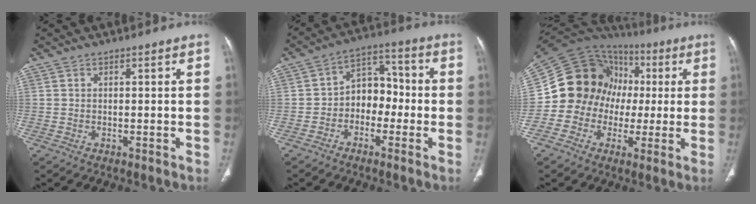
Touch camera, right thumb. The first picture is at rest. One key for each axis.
{"total": 8.2, "fx": -1.9, "fy": 6.2, "fz": 5.0, "tx": -0.035, "ty": 0.042, "tz": -0.048}
{"total": 17.9, "fx": -0.1, "fy": 16.4, "fz": 7.2, "tx": -0.084, "ty": 0.061, "tz": -0.005}